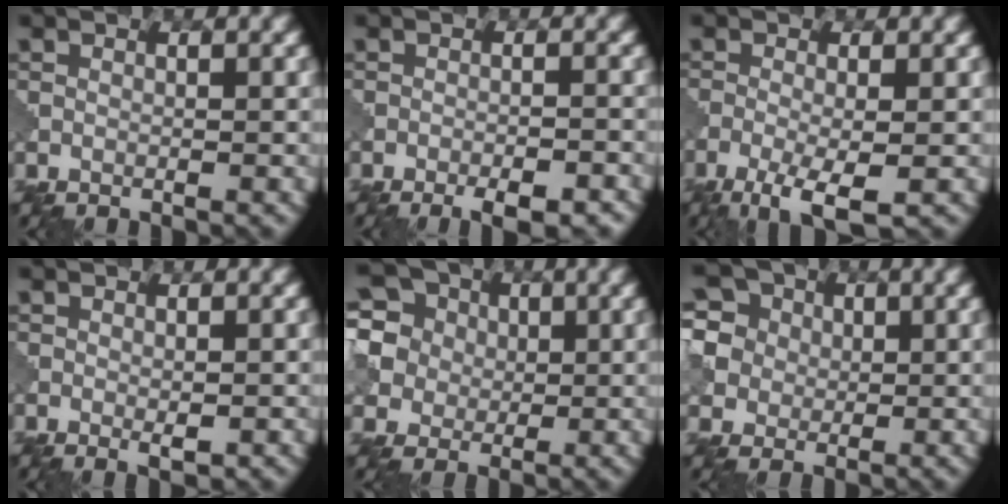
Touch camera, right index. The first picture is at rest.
{"total": 4.1, "force": [-3.4, 0.9, 2.2], "torque": [-0.014, 0.006, -0.039]}
{"total": 4.1, "force": [-2.5, 0.7, 3.2], "torque": [-0.062, -0.006, -0.044]}
{"total": 0.7, "force": [-0.5, -0.3, 0.4], "torque": [-0.011, -0.005, -0.002]}
{"total": 10.0, "force": [2.7, 9.0, 3.5], "torque": [-0.111, 0.038, 0.037]}
{"total": 8.4, "force": [2.6, 7.5, 2.8], "torque": [-0.086, 0.033, 0.035]}